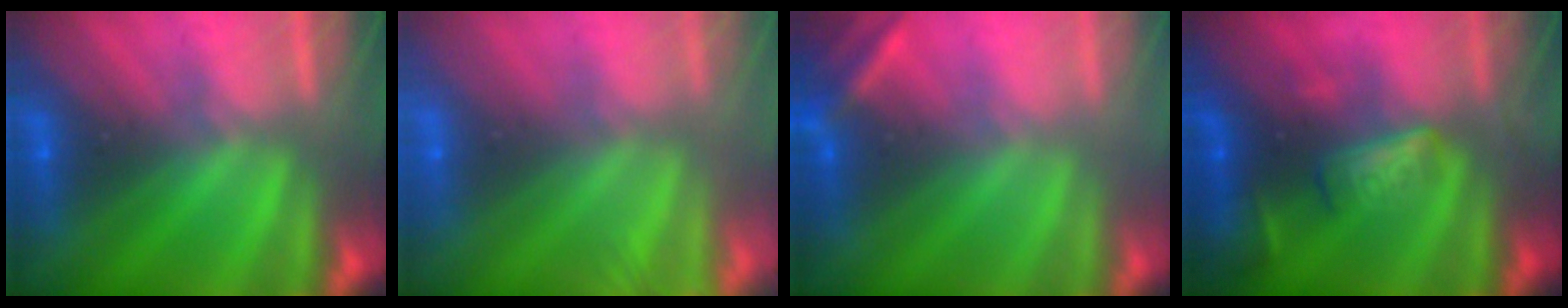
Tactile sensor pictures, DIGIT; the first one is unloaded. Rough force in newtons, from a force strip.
{"total": 7.8}
{"total": 2.6}
{"total": 2.7}